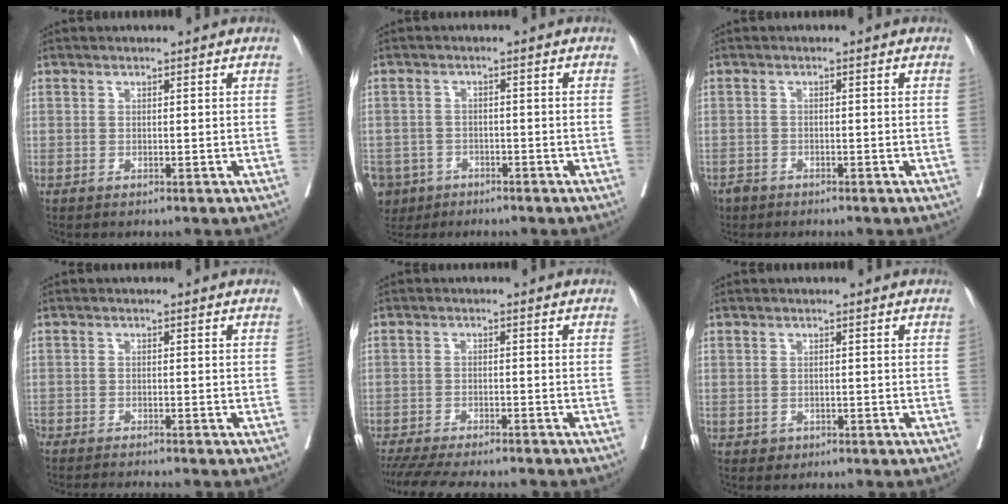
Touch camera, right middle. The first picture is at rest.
{"total": 9.4, "force": [-5.6, 7.3, 2.2], "torque": [-0.072, -0.006, -0.090]}
{"total": 2.1, "force": [-1.7, 1.2, 0.2], "torque": [-0.010, 0.001, -0.031]}
{"total": 6.5, "force": [-6.1, 0.0, 2.3], "torque": [-0.022, -0.014, -0.095]}
{"total": 13.6, "force": [-12.1, 2.2, 5.9], "torque": [-0.104, -0.020, -0.171]}
{"total": 0.9, "force": [-0.5, 0.8, 0.1], "torque": [-0.001, 0.002, -0.004]}